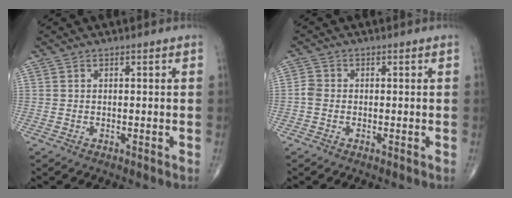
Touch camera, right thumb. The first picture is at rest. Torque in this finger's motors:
{"motor_torque": [-0.02, 0.02, 0.08, -0.08, 0.07]}